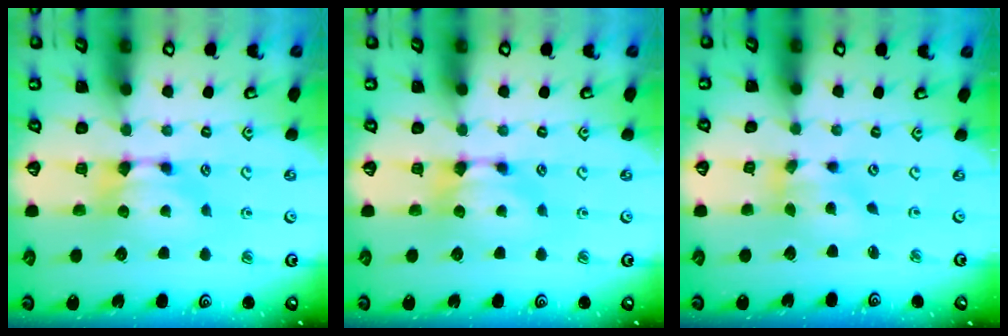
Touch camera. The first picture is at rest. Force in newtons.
{"total": 0.0}
{"total": 2.7, "press": 2.4, "slide": 1.3}